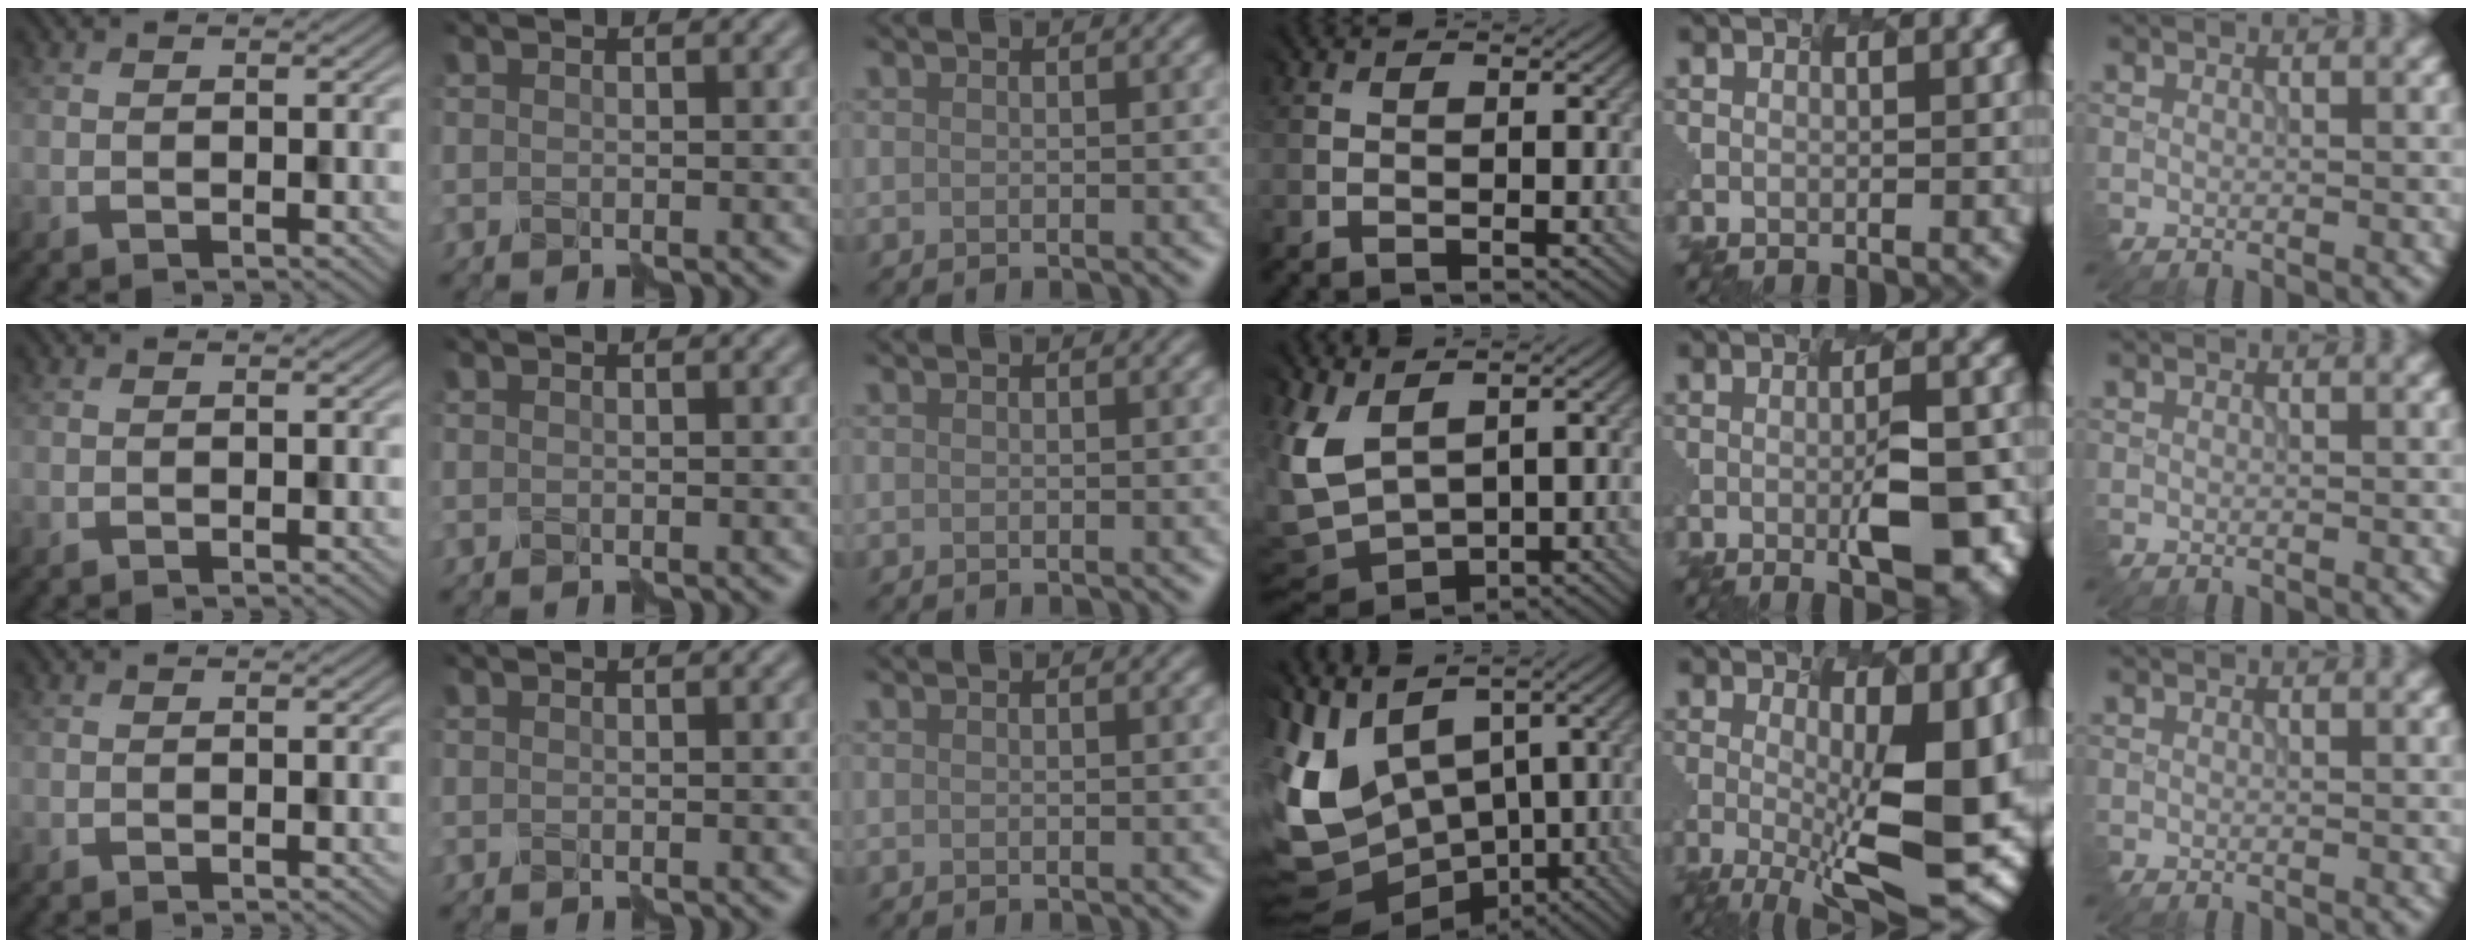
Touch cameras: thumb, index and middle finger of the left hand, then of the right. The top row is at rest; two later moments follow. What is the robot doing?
{"motion": "disassemble", "object": "puzzle pieces"}